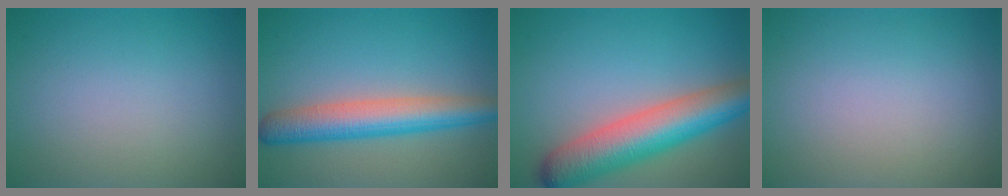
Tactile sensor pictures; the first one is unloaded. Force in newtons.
{"total": 5.9, "press": 5.9, "slide": 0.1}
{"total": 8.5, "press": 8.5, "slide": 0.5}
{"total": 0.0}